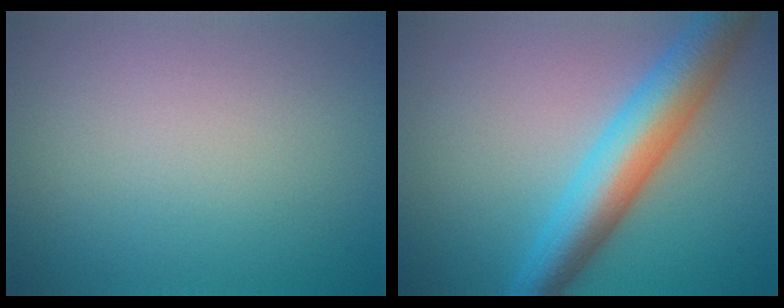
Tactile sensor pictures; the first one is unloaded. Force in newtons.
{"total": 7.5, "press": 7.5, "slide": 0.2}